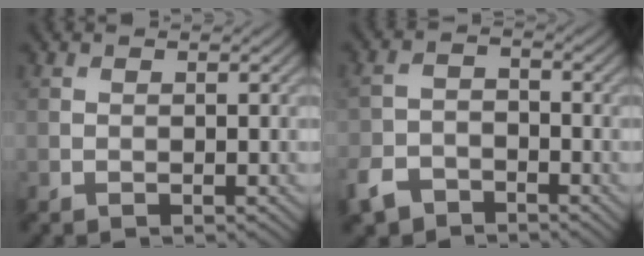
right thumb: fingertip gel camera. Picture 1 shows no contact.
{"total": 5.0, "force": [-3.8, 2.8, 1.9], "torque": [-0.045, -0.008, -0.084]}